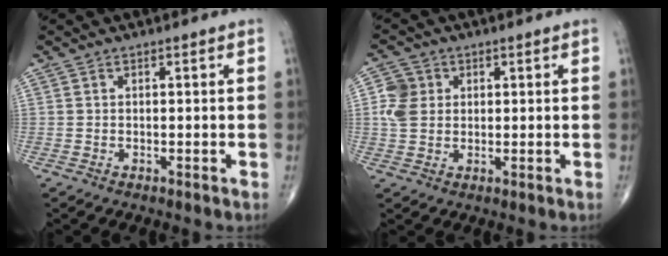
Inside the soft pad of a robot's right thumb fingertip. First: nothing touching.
{"total": 5.3, "force": [0.9, 4.5, 2.6], "torque": [-0.040, 0.003, 0.014]}